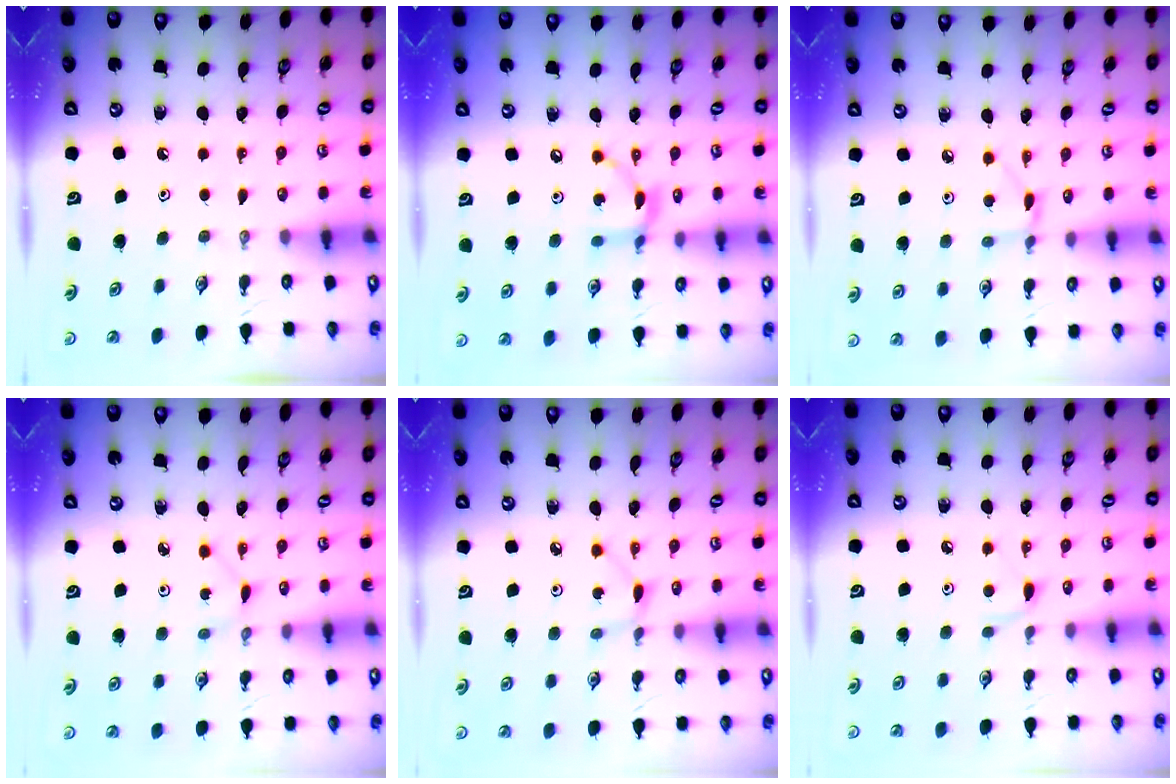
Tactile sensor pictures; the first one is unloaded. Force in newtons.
{"total": 8.4, "press": 8.4, "slide": 0.2}
{"total": 3.6, "press": 3.6, "slide": 0.4}
{"total": 1.2, "press": 1.2, "slide": 0.1}
{"total": 2.3, "press": 2.3, "slide": 0.1}
{"total": 5.7, "press": 5.7, "slide": 0.8}